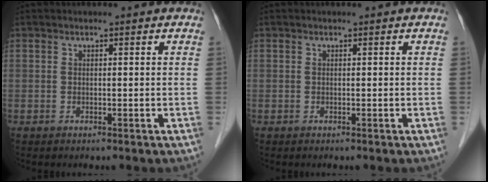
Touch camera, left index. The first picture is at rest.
{"total": 0.0}